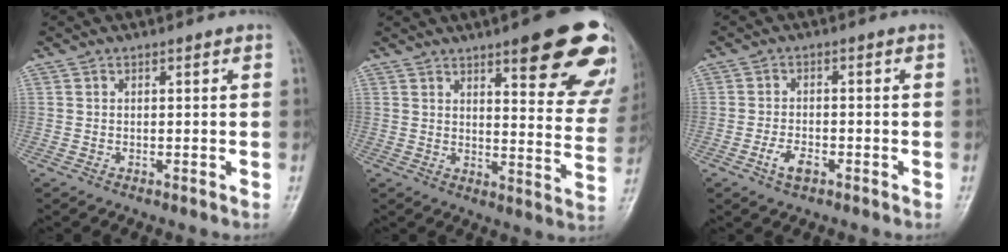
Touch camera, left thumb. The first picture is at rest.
{"total": 21.0, "force": [12.2, 5.6, 16.2], "torque": [-0.164, -0.051, 0.148]}
{"total": 3.7, "force": [-2.0, 1.8, 2.4], "torque": [-0.045, 0.011, -0.036]}